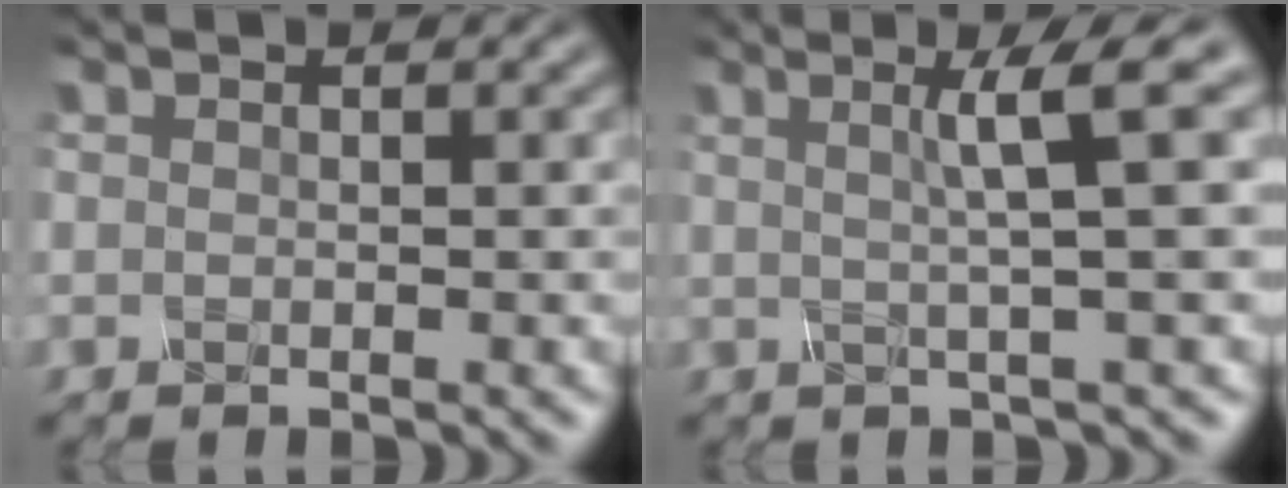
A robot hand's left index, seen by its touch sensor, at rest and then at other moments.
{"total": 5.1, "force": [1.3, 0.5, 4.9], "torque": [-0.073, 0.016, 0.019]}